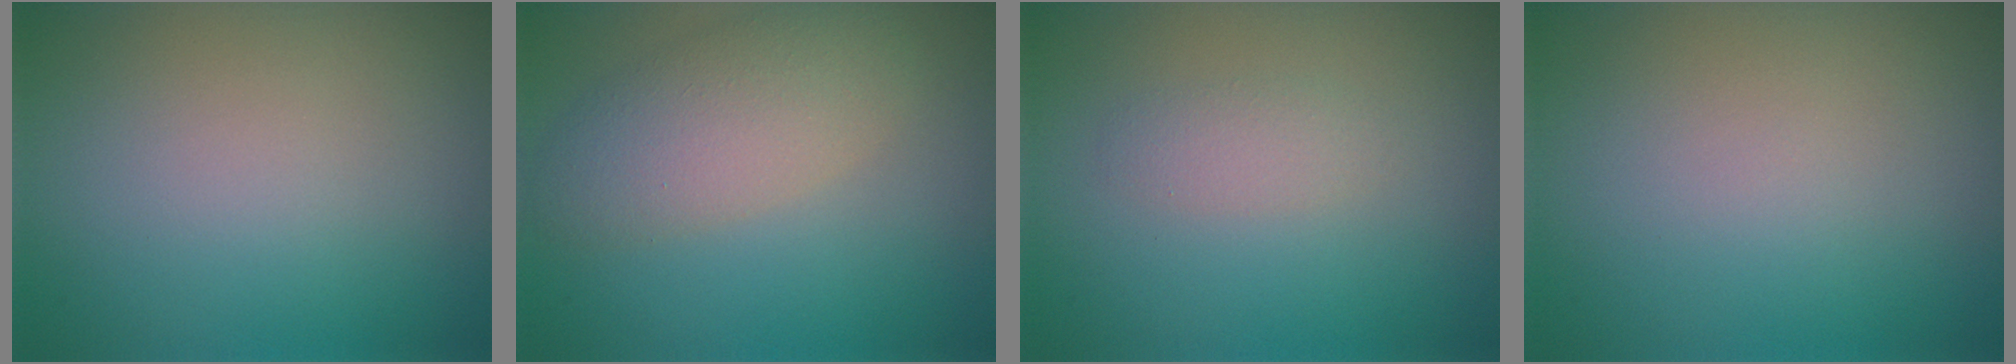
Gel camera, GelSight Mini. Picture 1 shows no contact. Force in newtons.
{"total": 4.4, "press": 4.4, "slide": 0.2}
{"total": 1.4, "press": 1.4, "slide": 0.1}
{"total": 0.0}